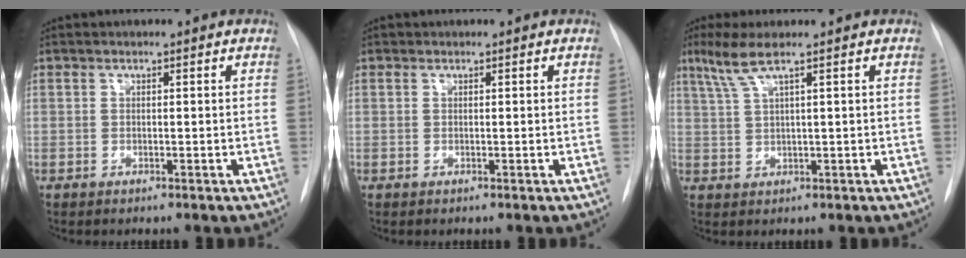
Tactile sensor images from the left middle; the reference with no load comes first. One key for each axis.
{"total": 0.0}
{"total": 4.4, "fx": 2.7, "fy": -0.2, "fz": 3.6, "tx": -0.086, "ty": 0.010, "tz": 0.060}